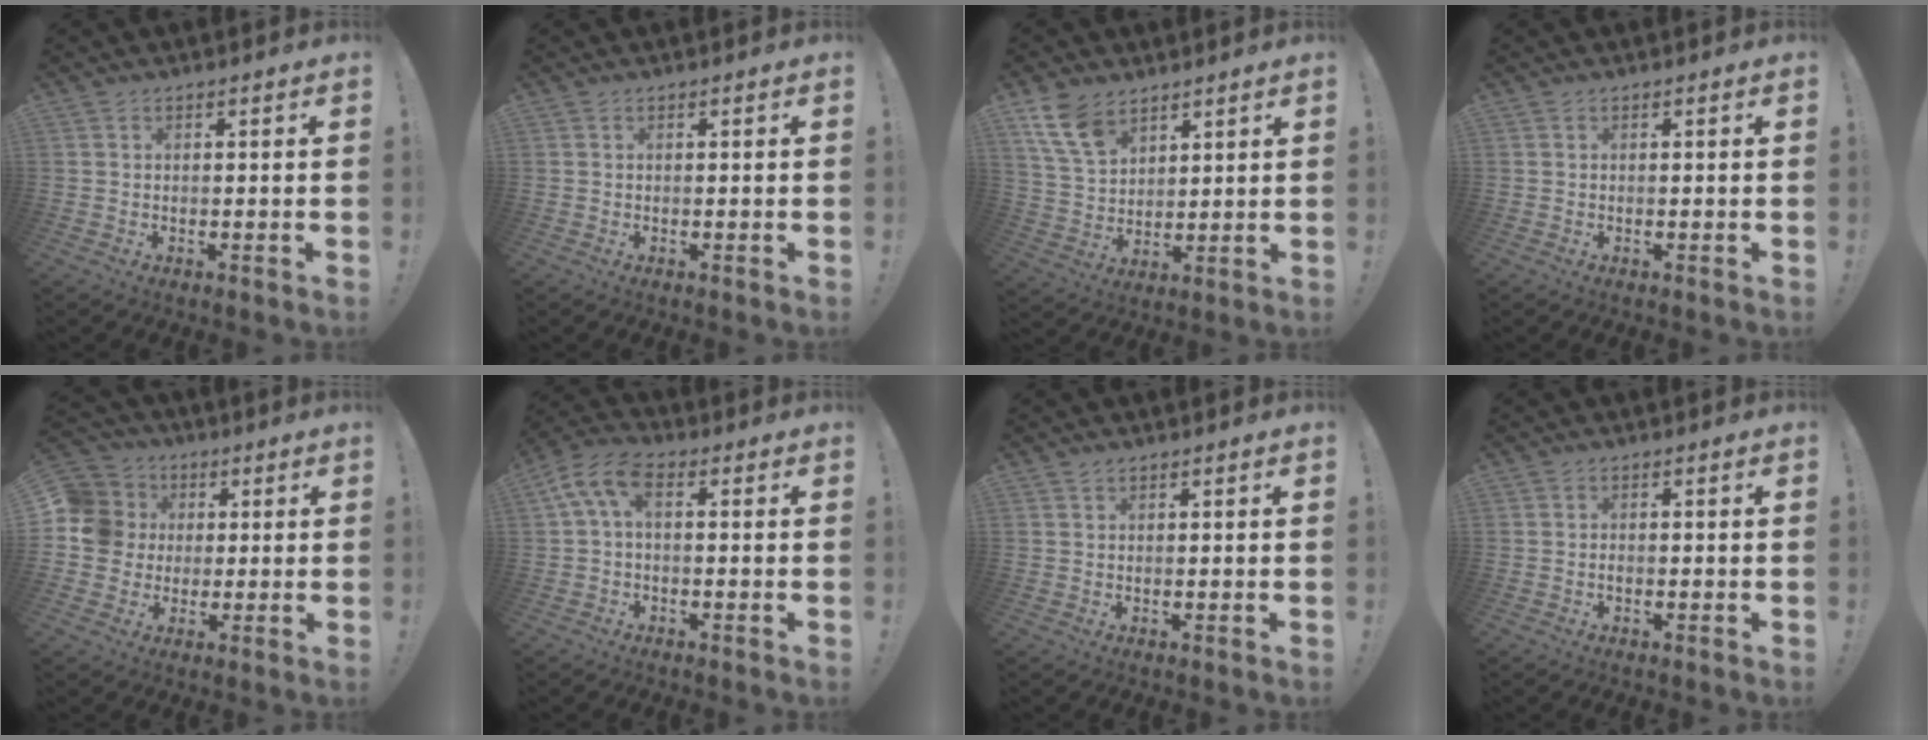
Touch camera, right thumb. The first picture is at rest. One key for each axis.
{"total": 0.0}
{"total": 11.2, "fx": 7.1, "fy": 6.6, "fz": 5.6, "tx": -0.108, "ty": -0.030, "tz": 0.142}
{"total": 0.0}
{"total": 10.9, "fx": 0.5, "fy": 10.3, "fz": 3.6, "tx": -0.072, "ty": 0.012, "tz": 0.016}
{"total": 7.6, "fx": 1.5, "fy": 4.0, "fz": 6.3, "tx": -0.133, "ty": -0.001, "tz": 0.035}
{"total": 0.6, "fx": 0.5, "fy": 0.2, "fz": 0.3, "tx": -0.004, "ty": 0.000, "tz": 0.009}
{"total": 0.6, "fx": -0.5, "fy": 0.2, "fz": 0.2, "tx": -0.005, "ty": 0.001, "tz": -0.010}